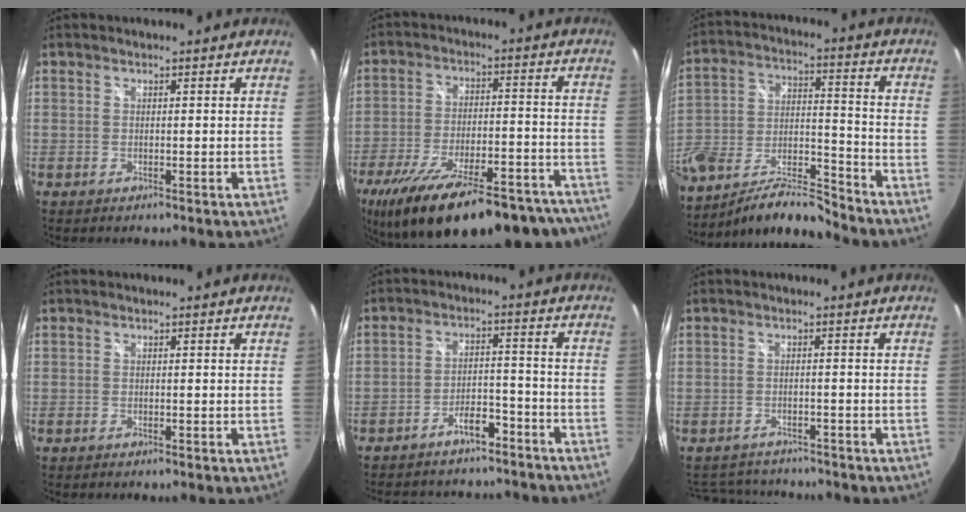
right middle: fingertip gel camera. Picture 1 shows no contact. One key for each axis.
{"total": 31.6, "fx": -25.3, "fy": 9.8, "fz": 16.1, "tx": -0.279, "ty": -0.032, "tz": -0.346}
{"total": 15.1, "fx": -10.3, "fy": 5.4, "fz": 9.6, "tx": -0.203, "ty": -0.014, "tz": -0.188}
{"total": 0.6, "fx": -0.5, "fy": 0.1, "fz": 0.2, "tx": -0.004, "ty": -0.003, "tz": -0.011}
{"total": 15.1, "fx": -13.2, "fy": 5.4, "fz": 5.0, "tx": -0.109, "ty": 0.033, "tz": -0.168}
{"total": 8.2, "fx": -7.3, "fy": 3.1, "fz": 1.9, "tx": -0.050, "ty": 0.007, "tz": -0.106}